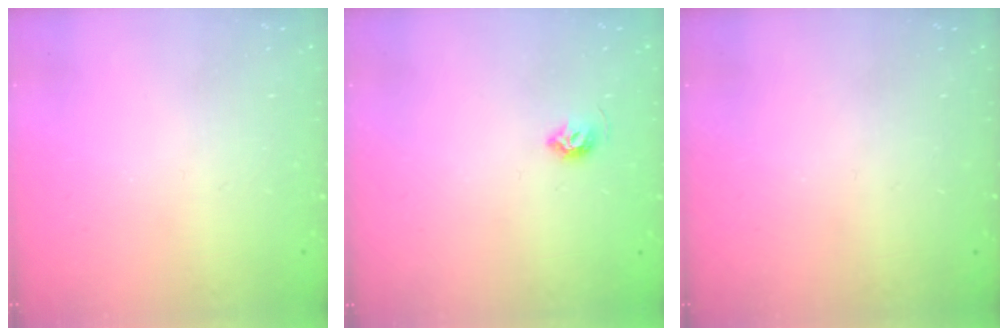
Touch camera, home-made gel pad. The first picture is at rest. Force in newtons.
{"total": 5.7, "press": 5.7, "slide": 0.7}
{"total": 0.0}